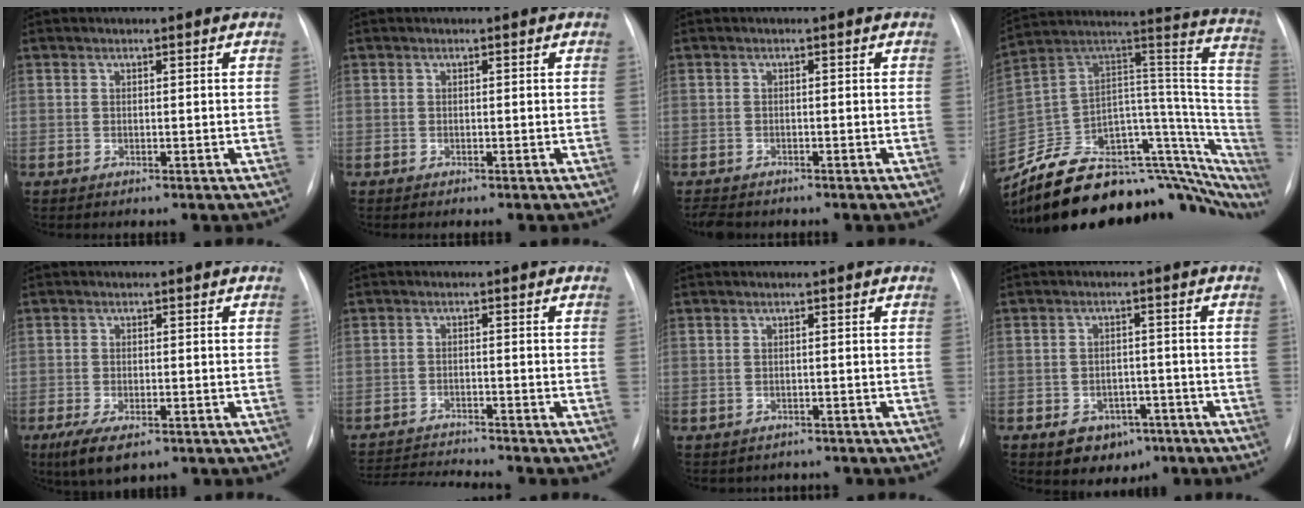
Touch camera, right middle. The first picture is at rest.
{"total": 0.6, "force": [-0.5, -0.1, 0.3], "torque": [-0.002, -0.001, -0.007]}
{"total": 3.2, "force": [-2.8, 1.1, 0.9], "torque": [-0.014, -0.007, -0.043]}
{"total": 30.8, "force": [-24.7, 12.2, 13.7], "torque": [-0.107, 0.072, -0.336]}
{"total": 5.5, "force": [-3.4, 1.9, 3.9], "torque": [-0.076, -0.014, -0.054]}
{"total": 8.1, "force": [-7.8, -1.3, 1.5], "torque": [-0.025, -0.007, -0.132]}
{"total": 2.6, "force": [-2.2, 1.3, -0.1], "torque": [-0.007, 0.009, -0.028]}
{"total": 6.2, "force": [-3.6, 4.3, 2.6], "torque": [-0.033, 0.009, -0.044]}